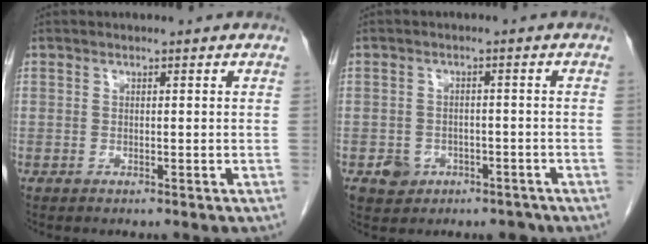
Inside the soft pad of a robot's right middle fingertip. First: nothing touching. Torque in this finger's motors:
{"motor_torque": [0.83, -0.42, 0.02, 0.01]}